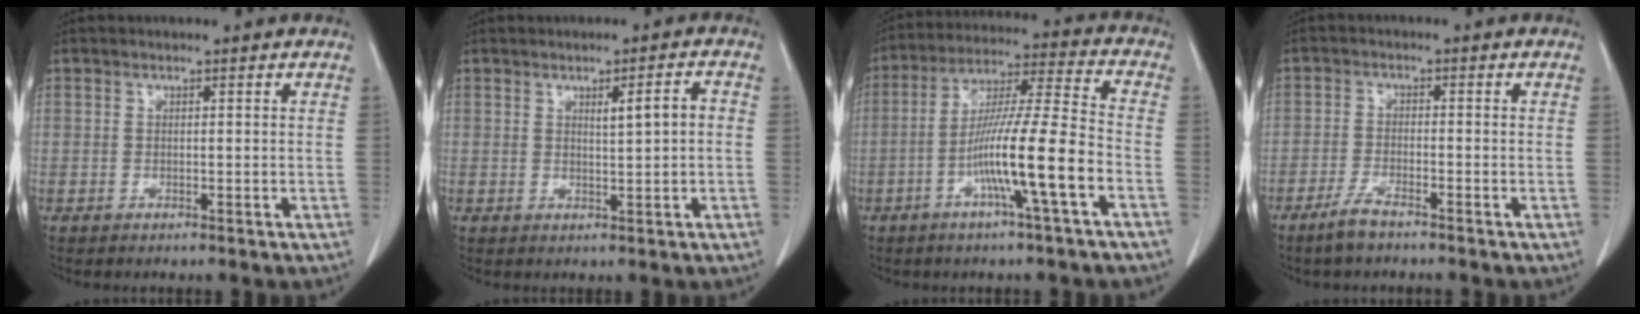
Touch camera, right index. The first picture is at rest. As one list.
[{"total": 3.2, "force": [0.4, 0.3, 3.1], "torque": [-0.051, 0.004, 0.010]}, {"total": 13.0, "force": [-4.7, -0.7, 12.1], "torque": [-0.221, 0.004, -0.086]}, {"total": 3.5, "force": [-2.8, 0.5, 2.1], "torque": [-0.050, -0.005, -0.052]}]